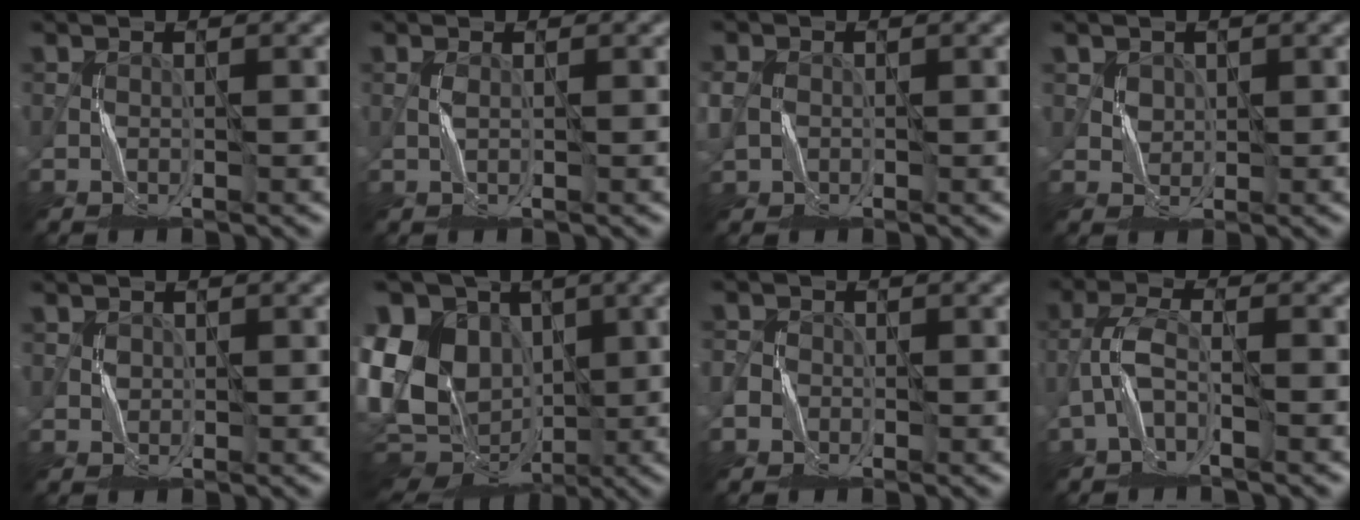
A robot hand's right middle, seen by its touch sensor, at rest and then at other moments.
{"total": 0.0}
{"total": 1.7, "force": [0.0, 1.6, 0.7], "torque": [-0.024, 0.001, -0.003]}
{"total": 2.0, "force": [1.1, 1.6, 0.4], "torque": [-0.019, 0.001, 0.033]}
{"total": 0.9, "force": [0.3, 0.8, 0.0], "torque": [0.000, 0.001, 0.008]}
{"total": 16.4, "force": [-0.8, 12.5, 10.6], "torque": [-0.223, 0.007, -0.013]}
{"total": 1.3, "force": [-0.7, 1.1, -0.1], "torque": [0.011, 0.002, -0.018]}
{"total": 2.4, "force": [-1.8, 0.6, 1.6], "torque": [-0.038, 0.010, -0.044]}